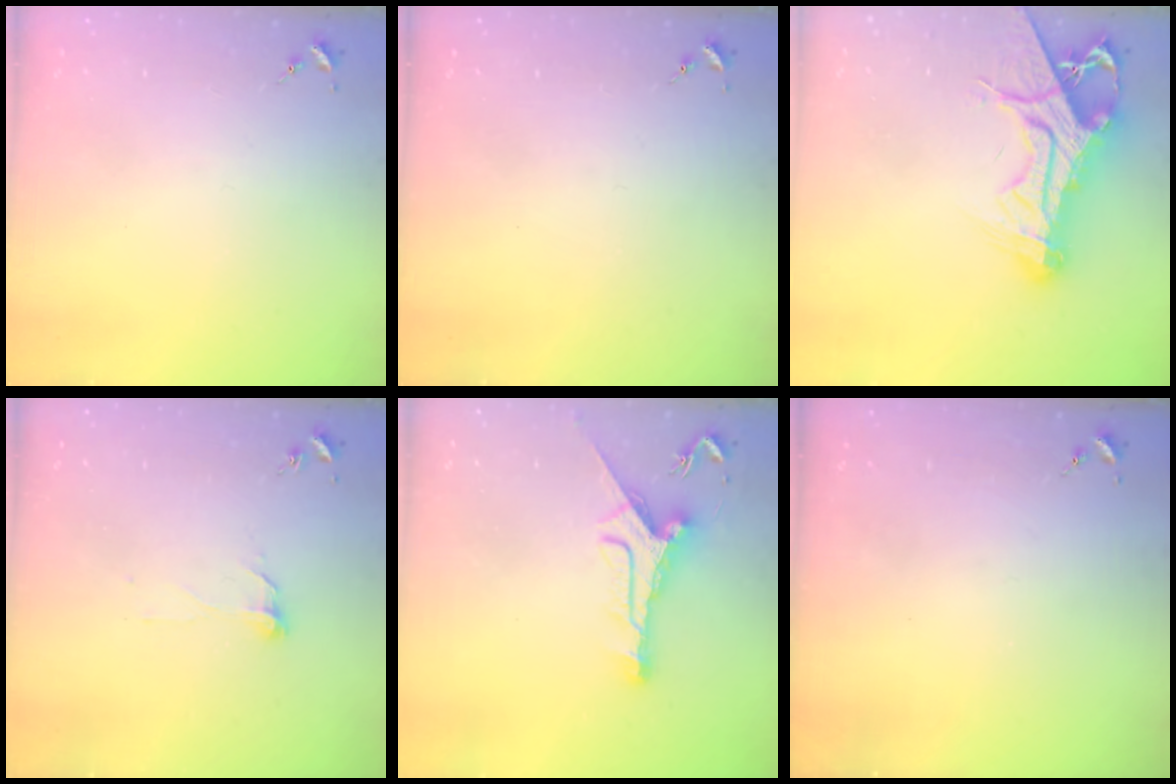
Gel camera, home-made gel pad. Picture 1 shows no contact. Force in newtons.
{"total": 0.0}
{"total": 18.1, "press": 18.0, "slide": 1.9}
{"total": 6.4, "press": 6.3, "slide": 0.5}
{"total": 11.3, "press": 11.3, "slide": 0.6}
{"total": 0.0}